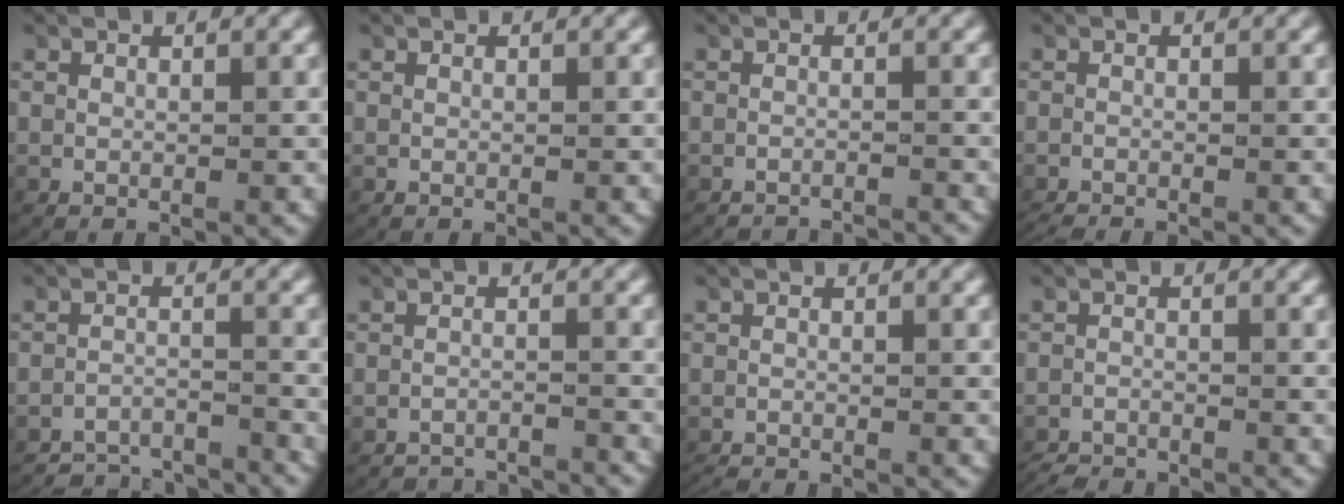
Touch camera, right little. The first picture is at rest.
{"total": 0.0}
{"total": 3.9, "force": [-3.9, 0.3, 0.3], "torque": [-0.004, -0.013, -0.059]}
{"total": 1.8, "force": [-1.8, 0.3, 0.3], "torque": [-0.009, -0.010, -0.026]}
{"total": 5.8, "force": [-5.6, 1.3, 0.6], "torque": [0.001, -0.015, -0.094]}
{"total": 4.8, "force": [-4.7, 0.6, 0.3], "torque": [-0.001, -0.015, -0.076]}
{"total": 1.3, "force": [-1.2, 0.1, 0.1], "torque": [-0.009, -0.010, -0.019]}
{"total": 2.5, "force": [-2.5, 0.4, -0.1], "torque": [-0.005, -0.013, -0.042]}